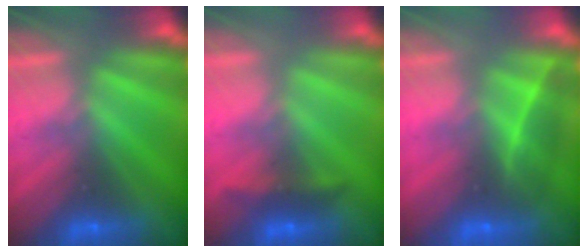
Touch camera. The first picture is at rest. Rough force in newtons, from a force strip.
{"total": 4.5}
{"total": 1.9}